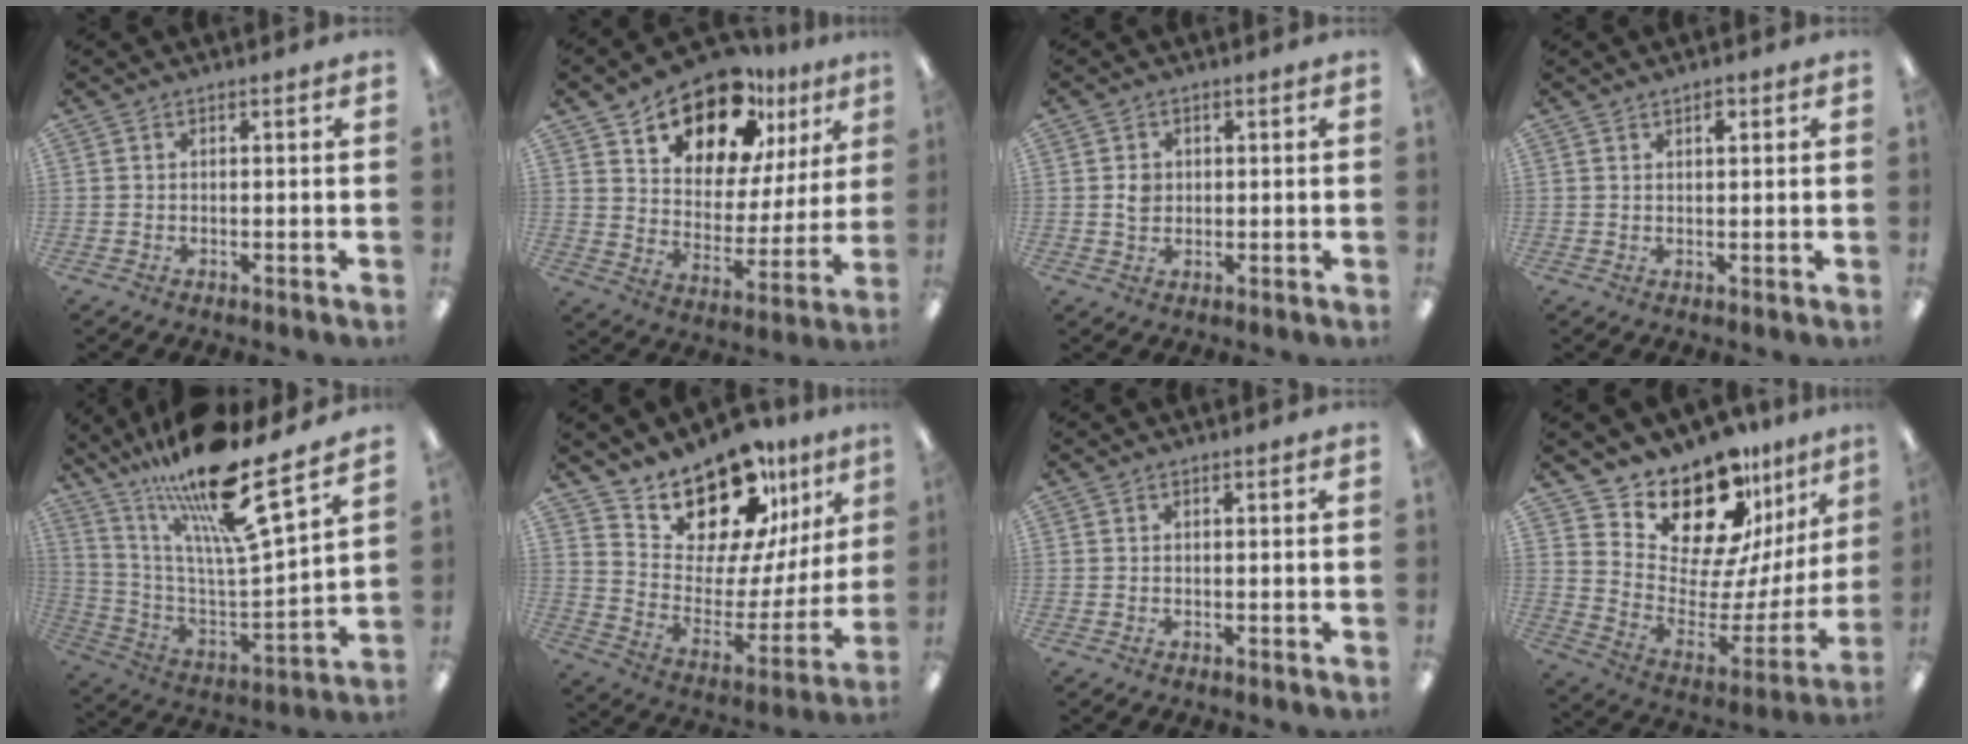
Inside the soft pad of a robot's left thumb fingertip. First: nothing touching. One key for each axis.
{"total": 16.4, "fx": 12.9, "fy": 7.8, "fz": 6.4, "tx": -0.111, "ty": -0.091, "tz": 0.232}
{"total": 3.0, "fx": 0.6, "fy": 2.6, "fz": 1.4, "tx": -0.013, "ty": -0.001, "tz": 0.007}
{"total": 2.0, "fx": 1.5, "fy": 1.0, "fz": 0.9, "tx": -0.004, "ty": -0.006, "tz": 0.024}
{"total": 21.8, "fx": 16.5, "fy": 4.0, "fz": 13.6, "tx": -0.241, "ty": -0.110, "tz": 0.272}
{"total": 19.8, "fx": 17.3, "fy": 6.9, "fz": 6.7, "tx": -0.114, "ty": -0.144, "tz": 0.302}
{"total": 0.0}
{"total": 20.4, "fx": 17.2, "fy": 7.3, "fz": 8.0, "tx": -0.131, "ty": -0.150, "tz": 0.301}